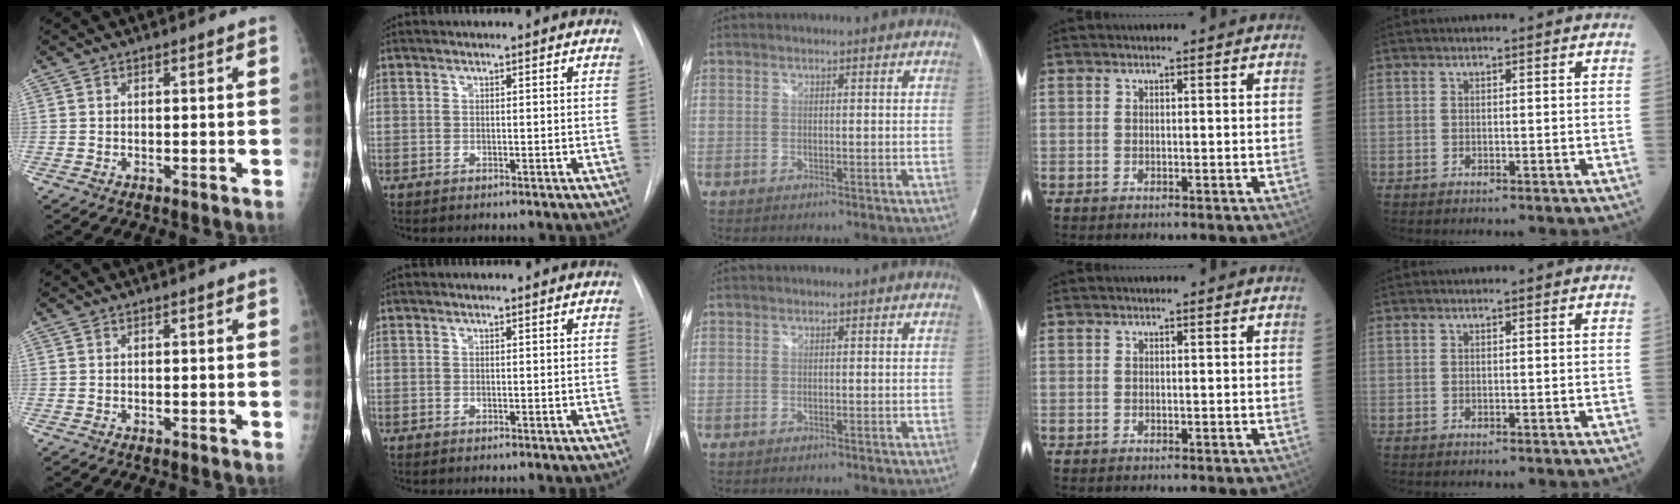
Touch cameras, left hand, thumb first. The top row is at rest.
{}